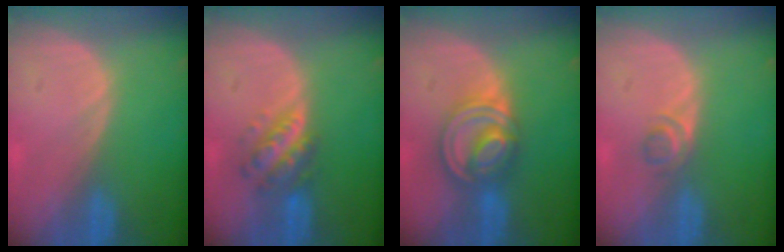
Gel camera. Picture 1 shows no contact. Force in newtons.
{"total": 5.8, "press": 5.3, "slide": 2.3}
{"total": 8.3, "press": 7.1, "slide": 4.4}
{"total": 2.2, "press": 2.0, "slide": 0.9}